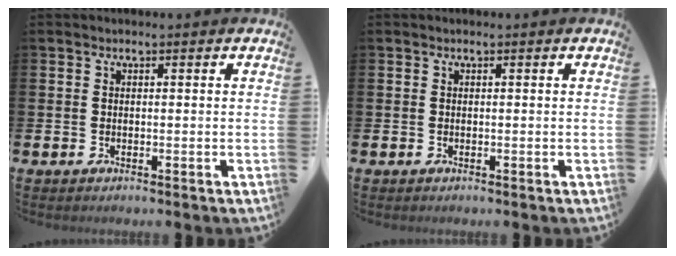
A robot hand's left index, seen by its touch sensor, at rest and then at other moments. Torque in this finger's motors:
{"motor_torque": [-0.04, 0.00, 0.00, 0.00]}